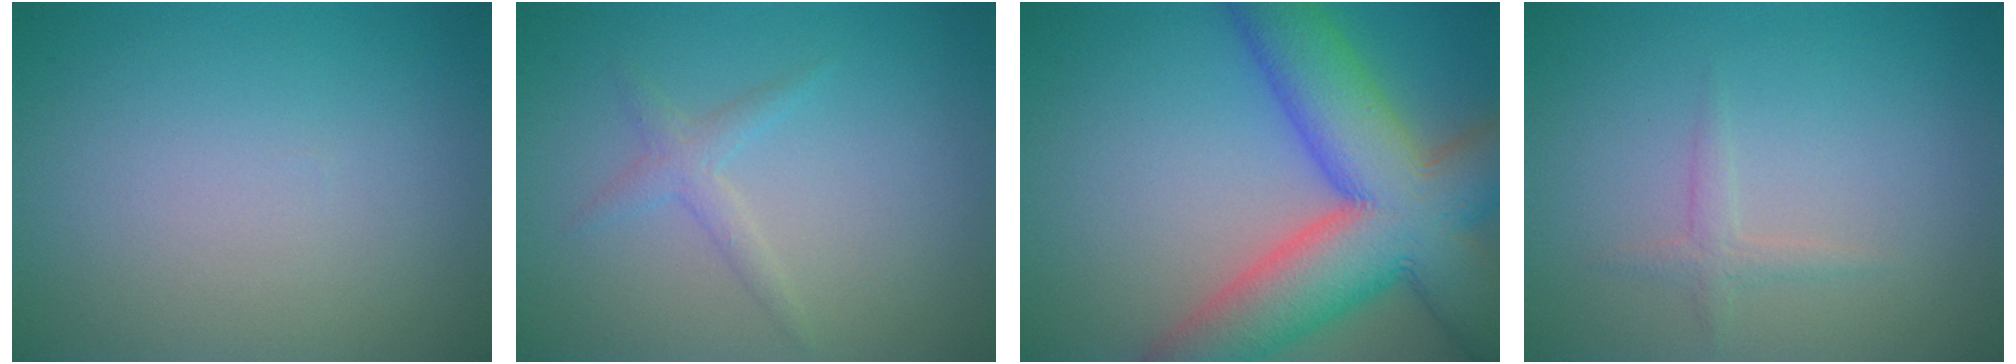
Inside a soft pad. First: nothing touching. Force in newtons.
{"total": 1.4, "press": 1.4, "slide": 0.1}
{"total": 13.1, "press": 13.1, "slide": 0.7}
{"total": 1.1, "press": 1.1, "slide": 0.1}